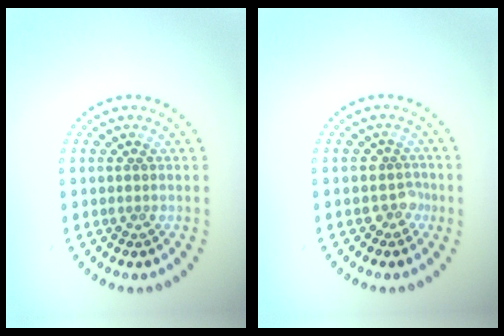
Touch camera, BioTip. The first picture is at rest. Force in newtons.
{"total": 1.7, "press": 1.3, "slide": 1.1}